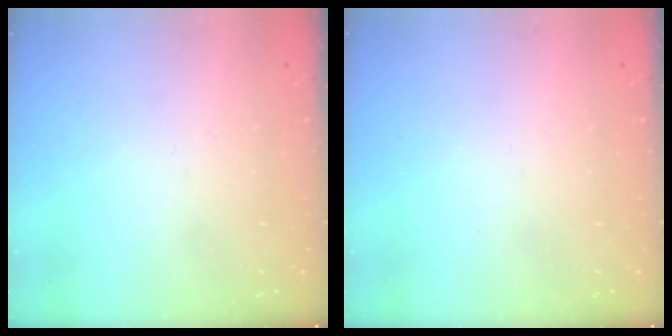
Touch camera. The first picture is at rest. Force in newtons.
{"total": 0.0}